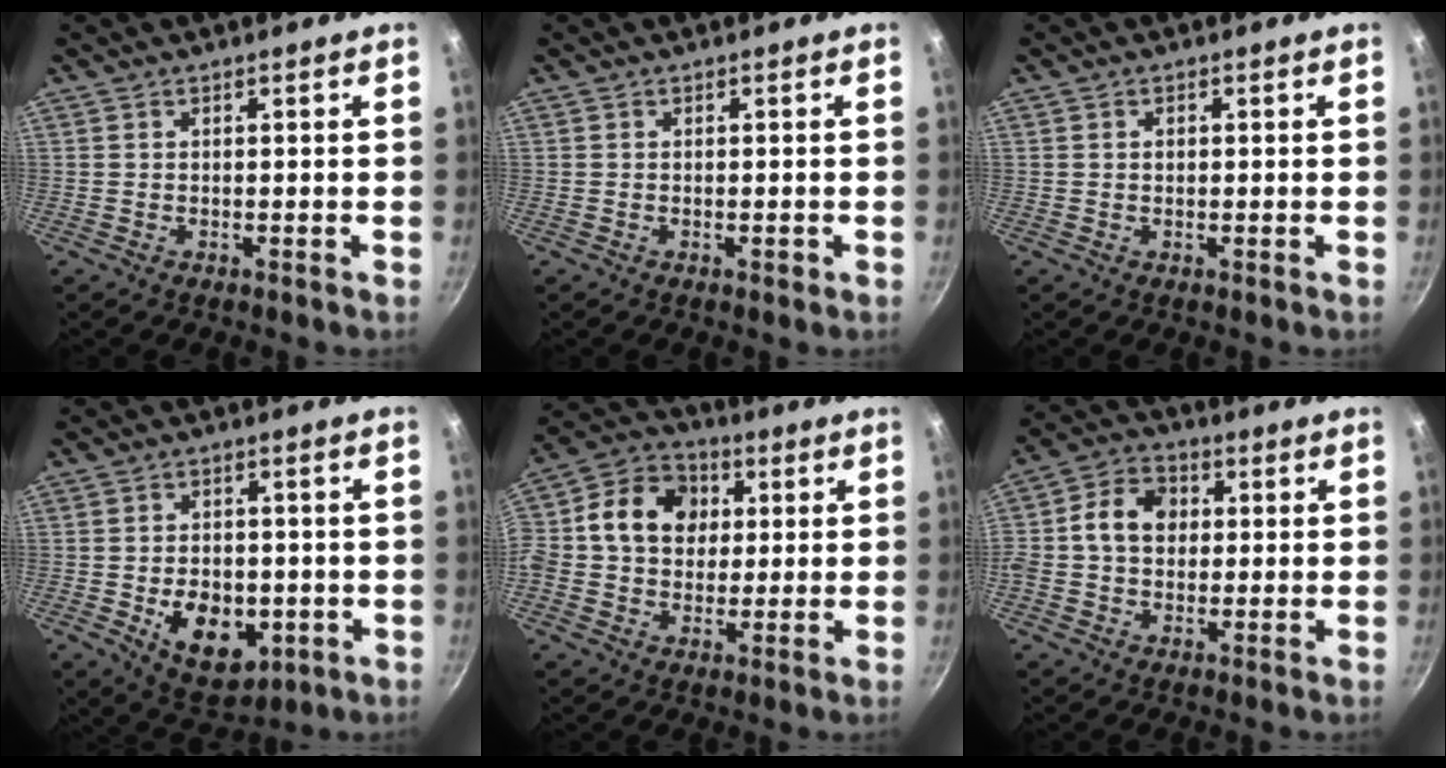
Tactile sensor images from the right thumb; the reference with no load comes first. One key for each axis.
{"total": 0.8, "fx": -0.3, "fy": 0.4, "fz": 0.6, "tx": -0.007, "ty": 0.002, "tz": -0.005}
{"total": 0.8, "fx": 0.1, "fy": 0.6, "fz": 0.5, "tx": -0.007, "ty": 0.004, "tz": 0.004}
{"total": 12.4, "fx": -3.0, "fy": 8.4, "fz": 8.7, "tx": -0.095, "ty": -0.001, "tz": -0.029}
{"total": 15.8, "fx": 2.4, "fy": 12.8, "fz": 9.0, "tx": -0.140, "ty": 0.025, "tz": 0.022}
{"total": 9.4, "fx": 0.9, "fy": 7.5, "fz": 5.5, "tx": -0.072, "ty": 0.019, "tz": -0.005}